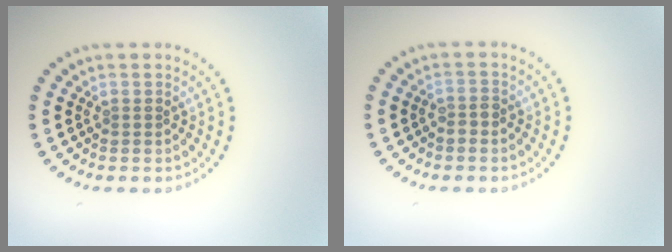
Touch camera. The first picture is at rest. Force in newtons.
{"total": 0.9, "press": 0.8, "slide": 0.4}